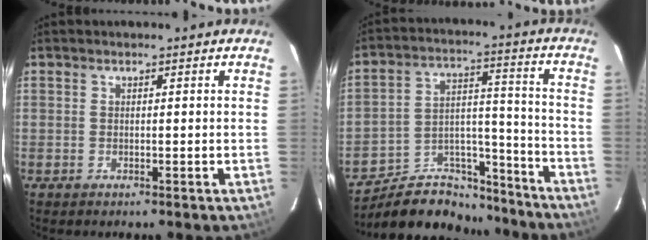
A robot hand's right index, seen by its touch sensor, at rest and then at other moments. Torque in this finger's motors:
{"motor_torque": [-0.15, -0.09, -0.56, -0.21]}